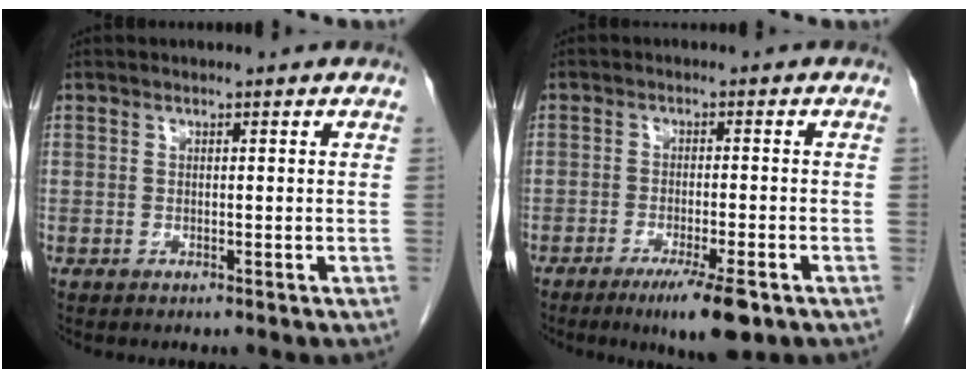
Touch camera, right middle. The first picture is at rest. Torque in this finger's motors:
{"motor_torque": [0.45, -0.34, 0.08, 0.04]}